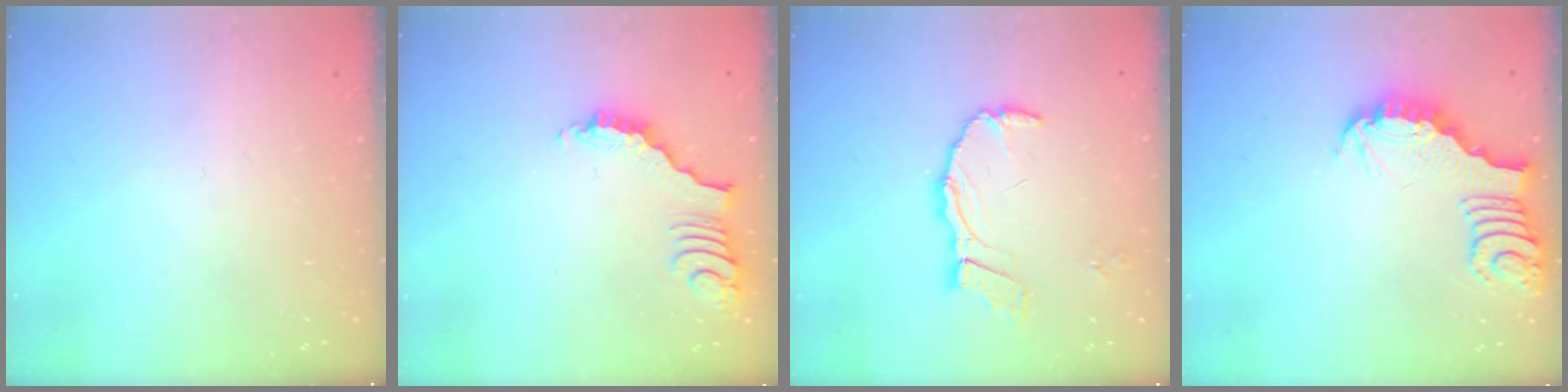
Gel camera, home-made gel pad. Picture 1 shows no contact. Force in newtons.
{"total": 3.5, "press": 3.4, "slide": 0.7}
{"total": 8.9, "press": 8.9, "slide": 0.6}
{"total": 3.7, "press": 3.7, "slide": 0.1}